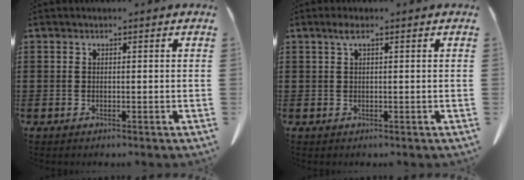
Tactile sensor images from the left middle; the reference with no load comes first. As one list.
[{"total": 1.5, "force": [0.5, 0.2, 1.4], "torque": [-0.029, 0.003, 0.008]}]